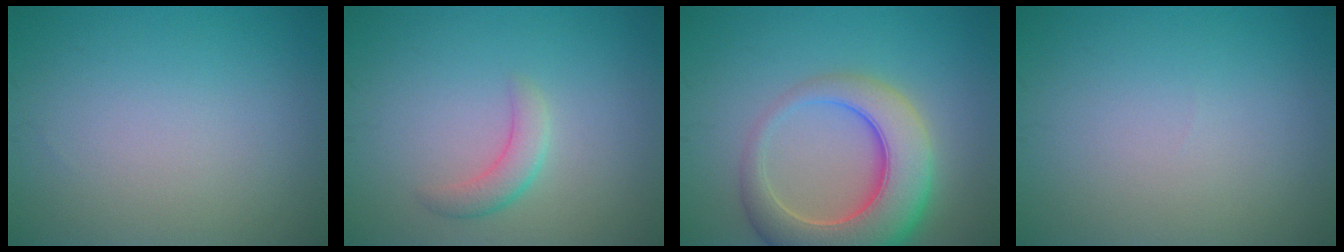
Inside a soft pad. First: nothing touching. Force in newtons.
{"total": 2.1, "press": 2.1, "slide": 0.2}
{"total": 8.9, "press": 8.9, "slide": 0.7}
{"total": 0.0}